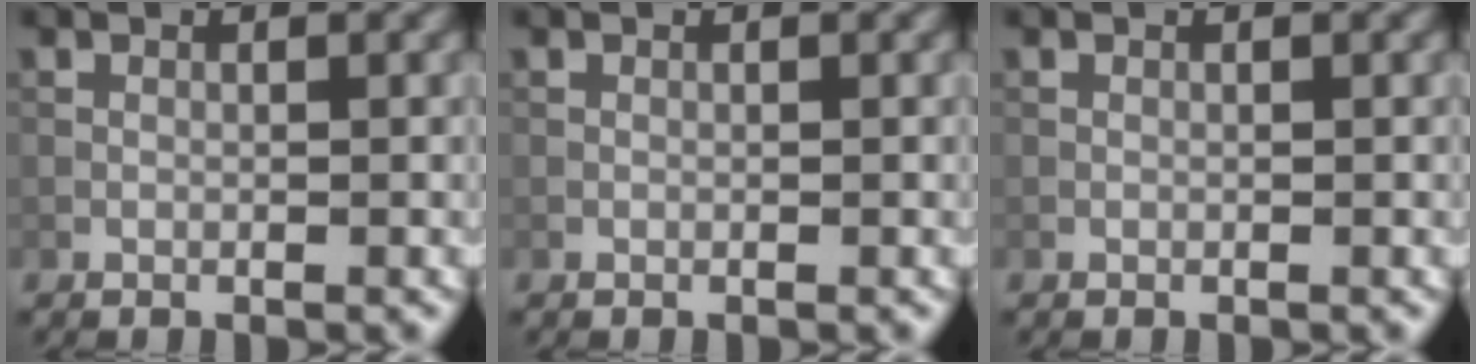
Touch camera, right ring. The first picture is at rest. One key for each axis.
{"total": 0.0}
{"total": 0.0}